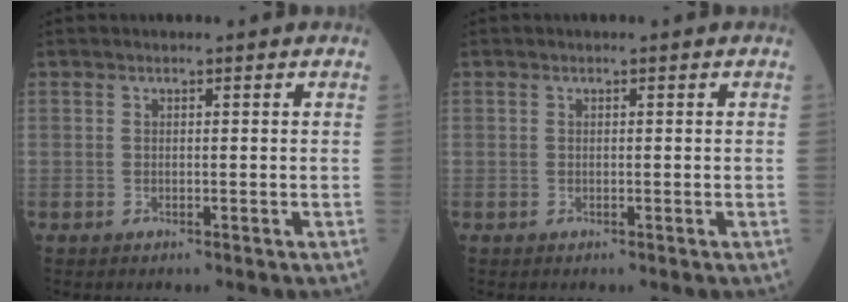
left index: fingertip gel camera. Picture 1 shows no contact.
{"total": 0.0}